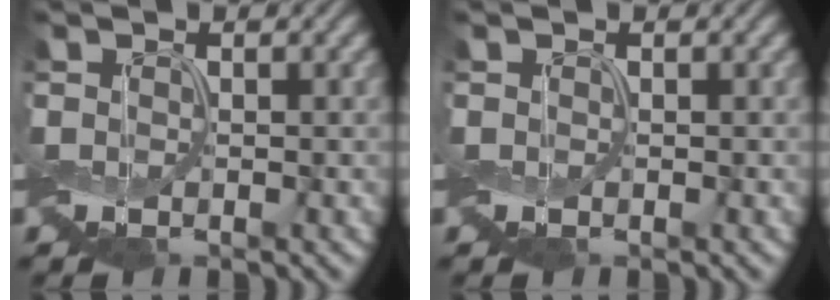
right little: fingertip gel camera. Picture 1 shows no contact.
{"total": 0.0}